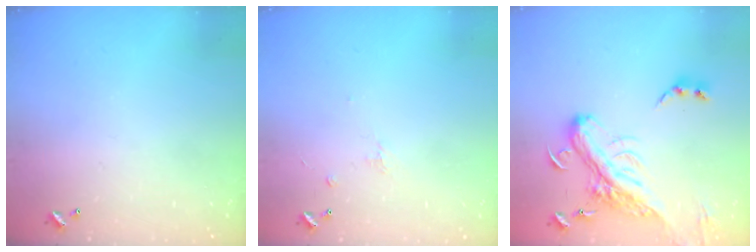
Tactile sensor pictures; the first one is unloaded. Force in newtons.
{"total": 1.2, "press": 1.1, "slide": 0.6}
{"total": 7.9, "press": 7.6, "slide": 2.2}